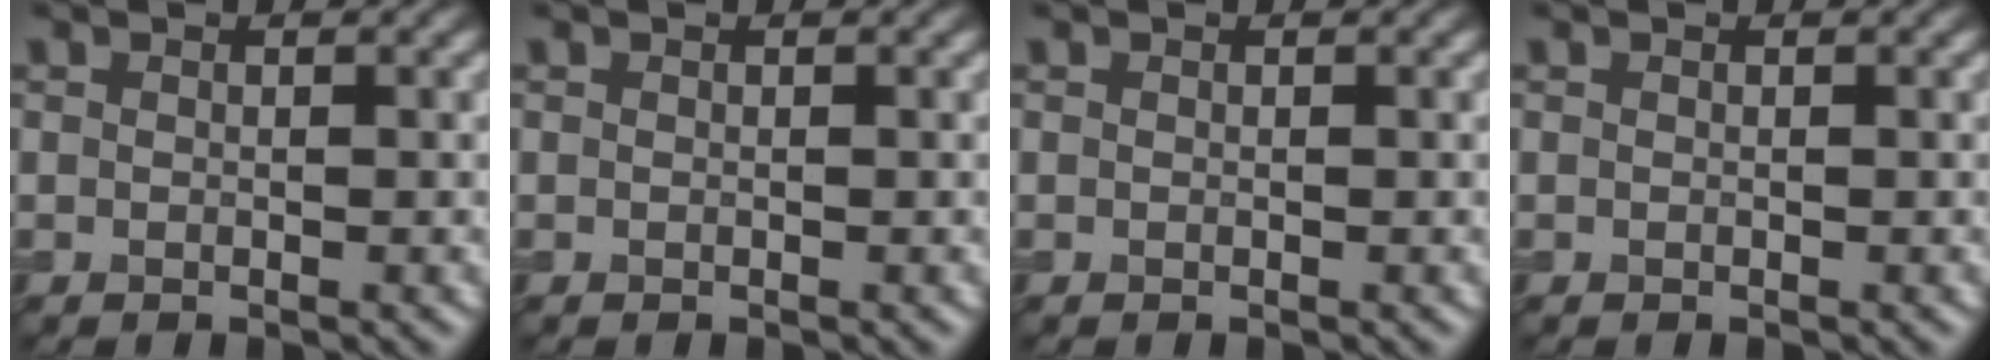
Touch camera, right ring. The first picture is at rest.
{"total": 0.0}
{"total": 0.0}
{"total": 0.0}